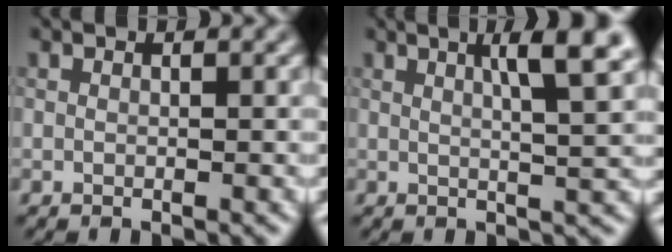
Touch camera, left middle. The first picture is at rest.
{"total": 5.6, "force": [2.2, 1.1, 5.1], "torque": [-0.060, 0.008, 0.031]}